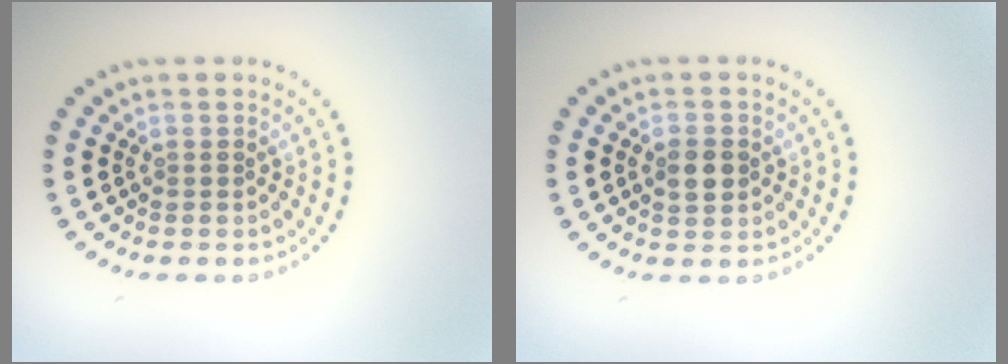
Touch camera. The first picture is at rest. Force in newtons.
{"total": 2.7, "press": 2.7, "slide": 0.1}